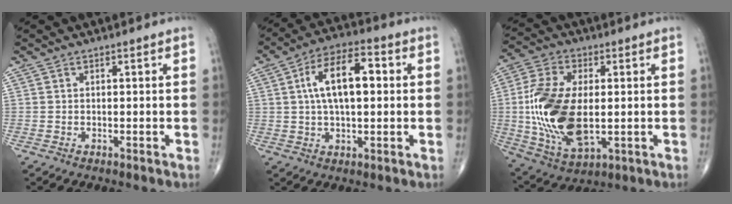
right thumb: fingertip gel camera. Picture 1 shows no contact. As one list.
[{"total": 12.5, "force": [1.9, 5.9, 10.8], "torque": [-0.185, 0.022, 0.028]}, {"total": 18.7, "force": [-0.4, 10.0, 15.9], "torque": [-0.330, -0.009, 0.002]}]